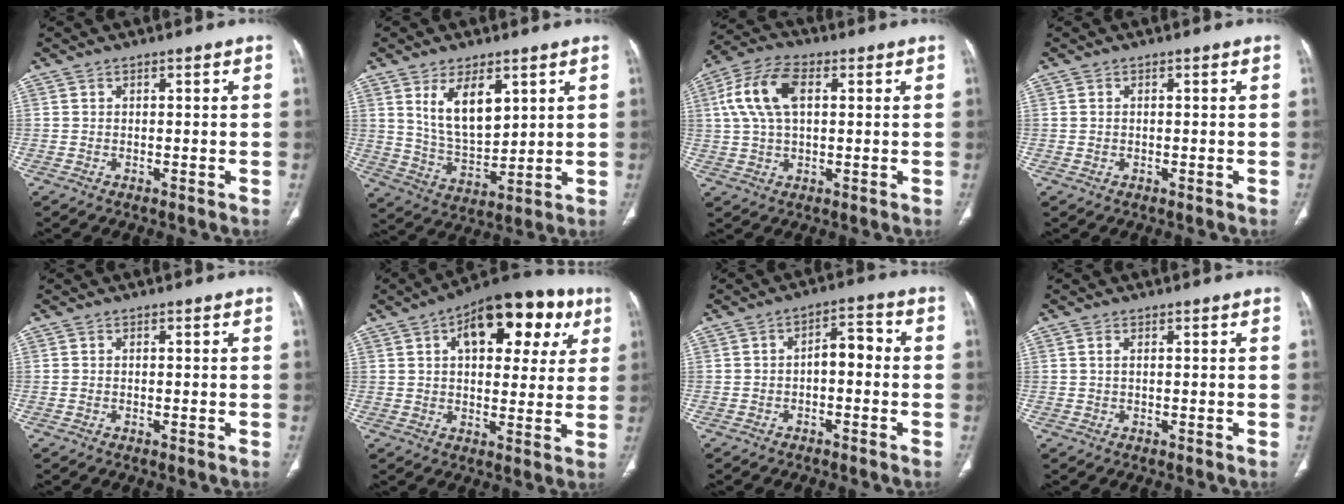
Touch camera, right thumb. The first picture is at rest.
{"total": 11.1, "force": [4.8, 5.6, 8.3], "torque": [-0.125, -0.033, 0.103]}
{"total": 11.2, "force": [2.5, 6.0, 9.1], "torque": [-0.191, 0.021, 0.045]}
{"total": 0.0}
{"total": 0.0}
{"total": 19.8, "force": [7.8, 10.3, 15.0], "torque": [-0.164, 0.007, 0.106]}
{"total": 5.1, "force": [-0.8, 2.6, 4.2], "torque": [-0.052, 0.029, -0.020]}
{"total": 0.9, "force": [0.4, 0.3, 0.8], "torque": [-0.021, 0.004, 0.009]}